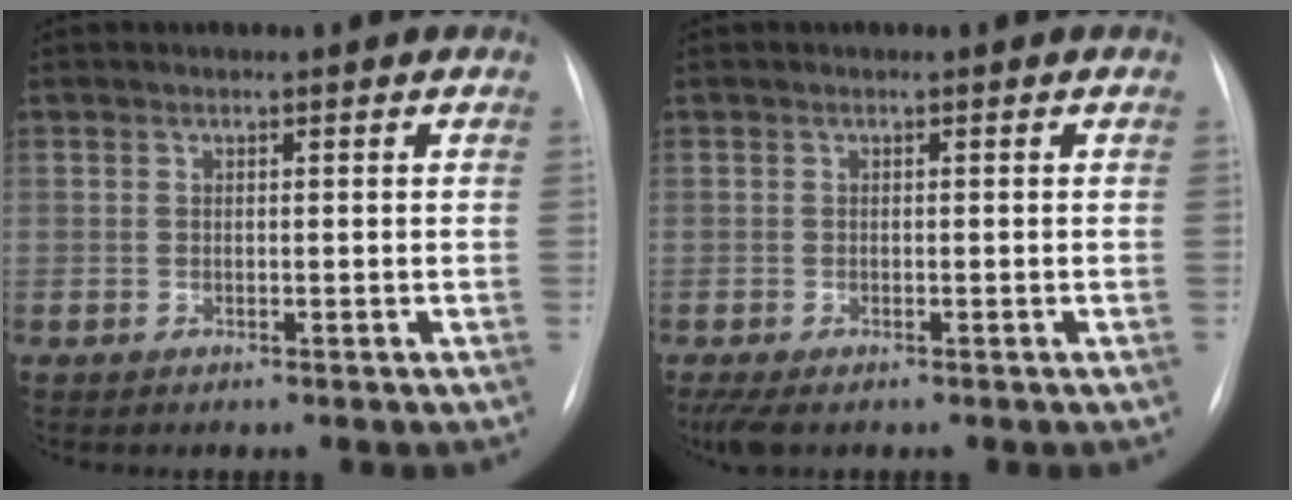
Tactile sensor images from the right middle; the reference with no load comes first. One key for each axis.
{"total": 4.1, "fx": -2.8, "fy": 1.6, "fz": 2.5, "tx": -0.049, "ty": -0.014, "tz": -0.044}